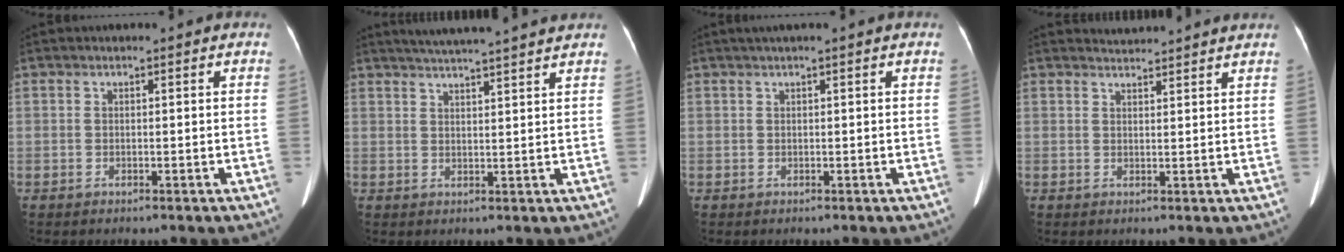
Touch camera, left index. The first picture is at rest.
{"total": 11.1, "force": [10.0, -0.6, 4.9], "torque": [-0.078, 0.022, 0.132]}
{"total": 1.2, "force": [0.7, -0.3, 1.0], "torque": [-0.022, 0.014, 0.020]}
{"total": 4.1, "force": [4.1, -0.6, 0.1], "torque": [-0.006, 0.010, 0.050]}